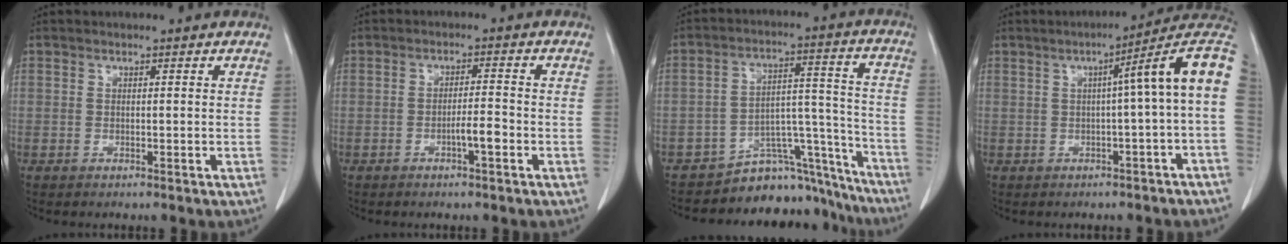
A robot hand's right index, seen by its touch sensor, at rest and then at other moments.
{"total": 3.0, "force": [-1.4, 0.2, 2.7], "torque": [-0.042, 0.001, -0.025]}
{"total": 13.2, "force": [-12.4, 4.5, 0.7], "torque": [0.028, 0.093, -0.178]}
{"total": 9.6, "force": [0.6, -0.7, 9.6], "torque": [-0.118, 0.035, 0.001]}